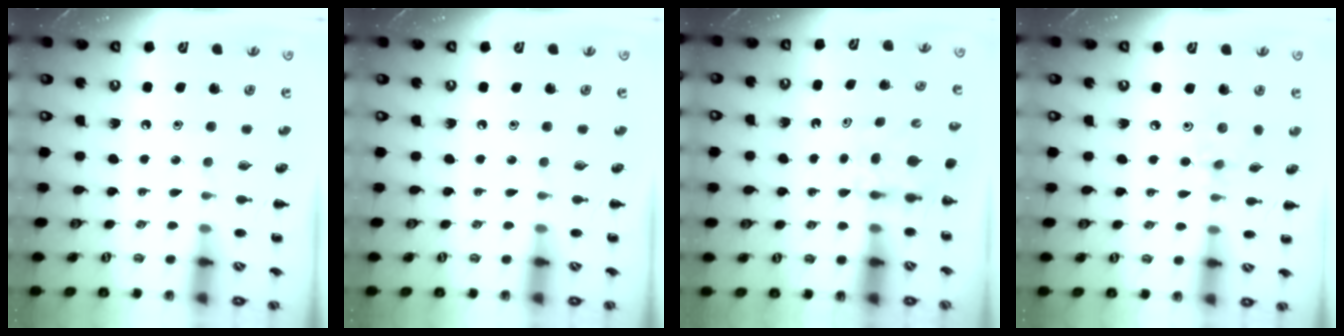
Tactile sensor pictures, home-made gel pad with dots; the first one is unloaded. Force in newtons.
{"total": 0.0}
{"total": 4.9, "press": 4.9, "slide": 0.3}
{"total": 2.4, "press": 2.4, "slide": 0.5}